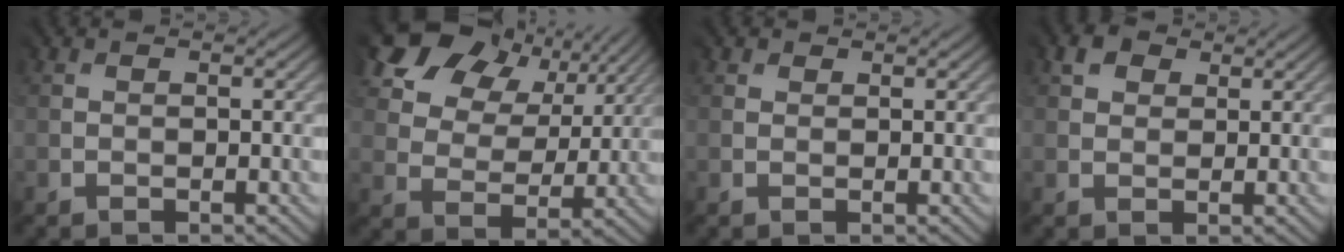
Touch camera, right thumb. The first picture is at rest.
{"total": 12.6, "force": [7.7, 8.1, 5.9], "torque": [-0.136, 0.028, 0.121]}
{"total": 1.1, "force": [0.9, 0.6, -0.4], "torque": [0.007, -0.002, 0.014]}
{"total": 2.5, "force": [2.0, 1.6, -0.1], "torque": [-0.008, 0.000, 0.034]}